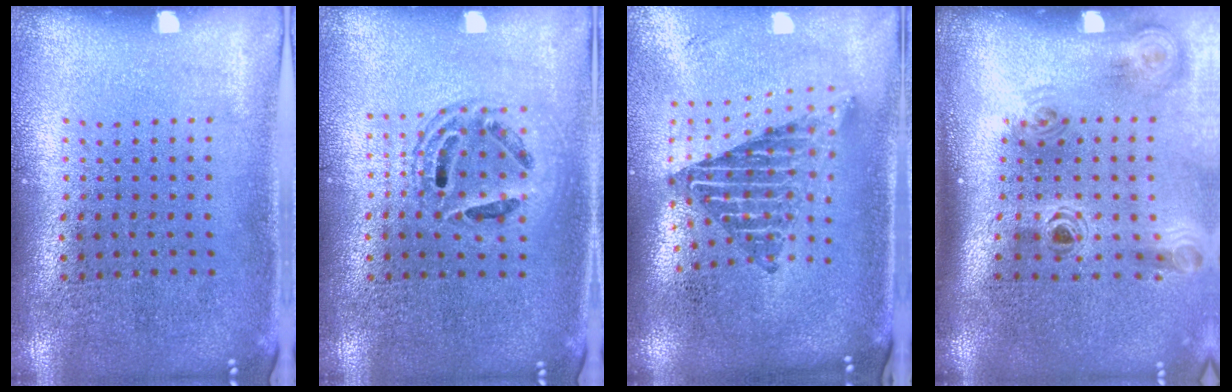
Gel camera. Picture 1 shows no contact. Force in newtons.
{"total": 1.5, "press": 1.3, "slide": 0.7}
{"total": 2.1, "press": 1.6, "slide": 1.4}
{"total": 1.6, "press": 1.3, "slide": 1.0}